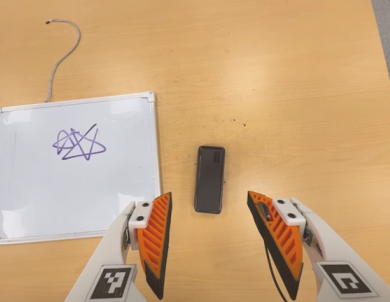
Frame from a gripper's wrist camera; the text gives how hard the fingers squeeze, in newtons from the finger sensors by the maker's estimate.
{"total": 0.0}